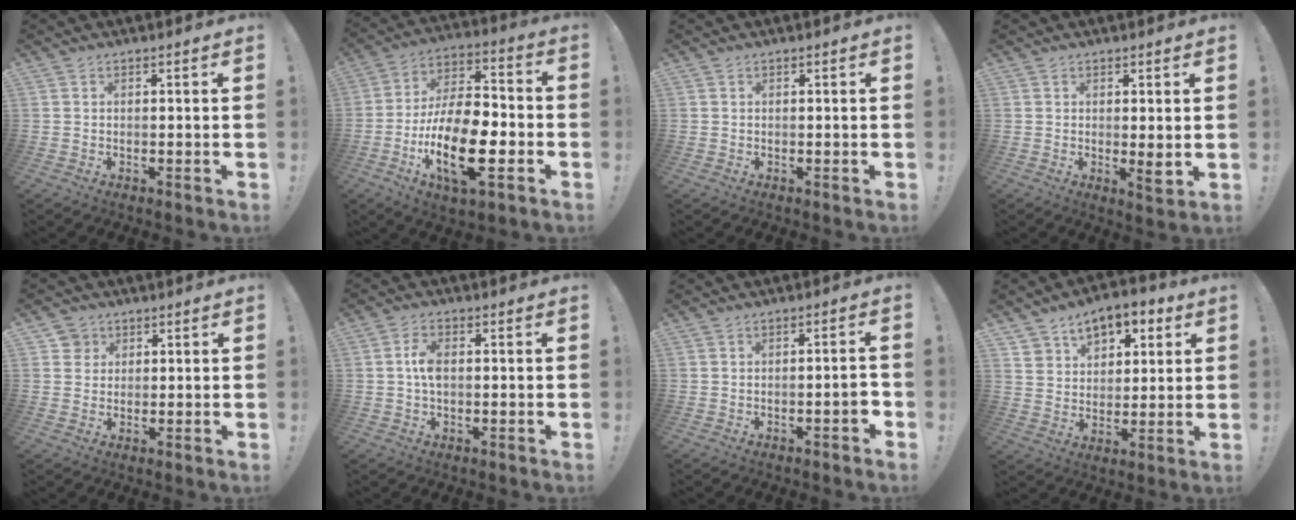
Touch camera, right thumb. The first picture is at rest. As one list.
[{"total": 20.7, "force": [-7.9, 8.7, 17.0], "torque": [-0.330, 0.035, -0.128]}, {"total": 0.0}, {"total": 3.5, "force": [0.5, 0.8, 3.4], "torque": [-0.026, -0.021, 0.007]}, {"total": 3.8, "force": [1.7, 3.4, 0.6], "torque": [-0.010, -0.002, 0.031]}, {"total": 5.0, "force": [0.1, 2.8, 4.1], "torque": [-0.074, 0.005, -0.001]}, {"total": 4.0, "force": [-1.6, 0.6, 3.6], "torque": [-0.055, 0.005, -0.024]}, {"total": 9.9, "force": [5.6, 7.2, 3.8], "torque": [-0.053, -0.029, 0.107]}]